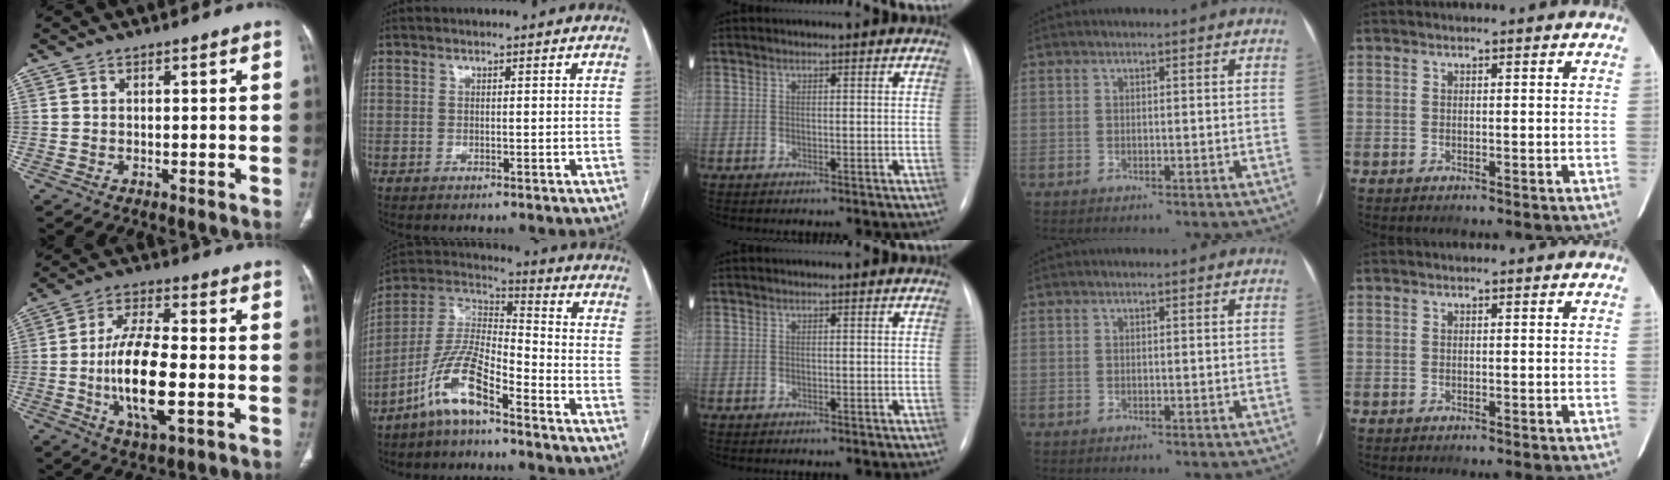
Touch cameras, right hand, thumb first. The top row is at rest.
{"thumb": {"total": 14.7, "force": [-2.8, 5.4, 13.4], "torque": [-0.251, 0.006, -0.051]}, "index": {"total": 11.4, "force": [-7.3, 2.9, 8.3], "torque": [-0.184, 0.011, -0.142]}}